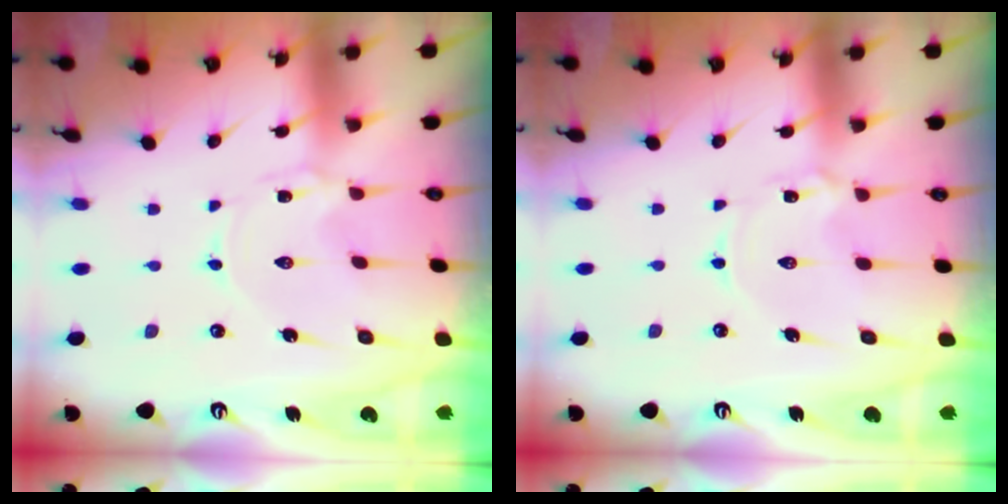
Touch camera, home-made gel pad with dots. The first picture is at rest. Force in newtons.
{"total": 0.9, "press": 0.9, "slide": 0.1}